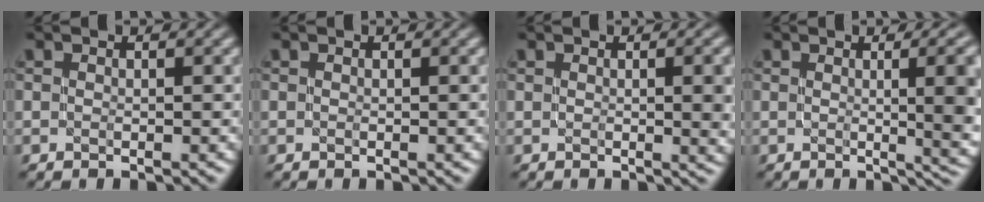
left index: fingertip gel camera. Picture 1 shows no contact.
{"total": 0.0}
{"total": 3.0, "force": [0.1, 0.7, 2.9], "torque": [-0.038, 0.001, 0.004]}
{"total": 9.6, "force": [0.6, 3.9, 8.7], "torque": [-0.051, 0.010, 0.008]}